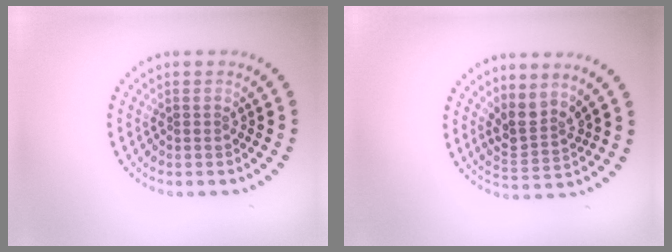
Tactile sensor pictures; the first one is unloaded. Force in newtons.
{"total": 2.7, "press": 2.0, "slide": 1.9}